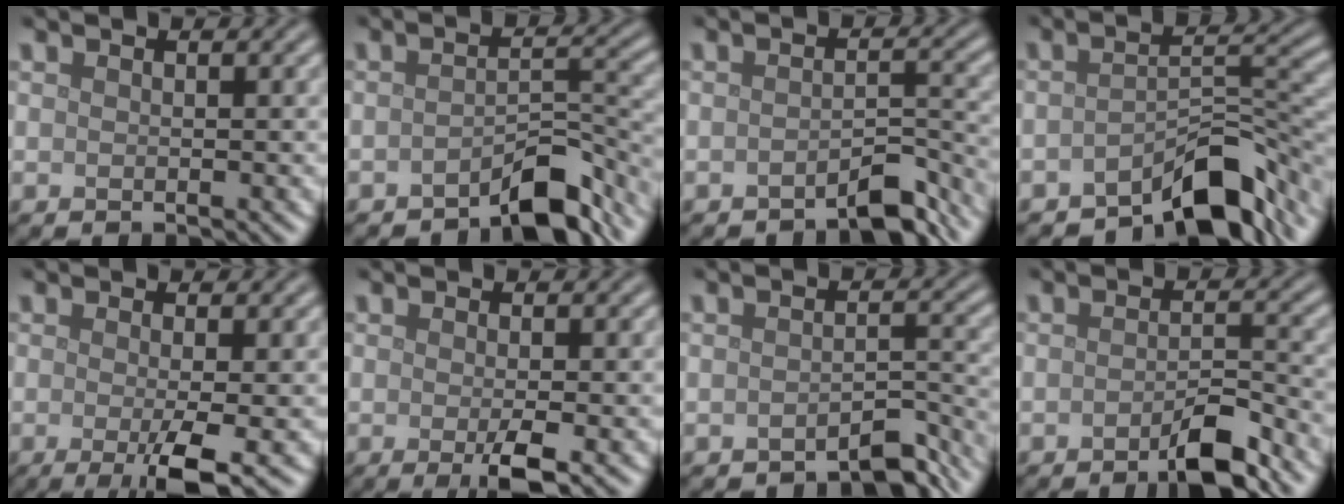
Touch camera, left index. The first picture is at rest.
{"total": 5.1, "force": [-3.8, 1.5, 3.0], "torque": [-0.034, 0.008, -0.061]}
{"total": 3.6, "force": [-2.9, 0.8, 1.9], "torque": [-0.024, 0.008, -0.047]}
{"total": 7.6, "force": [-5.2, 2.7, 4.9], "torque": [-0.055, 0.003, -0.085]}
{"total": 4.7, "force": [-1.3, 0.8, 4.4], "torque": [-0.074, -0.011, -0.023]}
{"total": 2.7, "force": [-0.9, 0.3, 2.6], "torque": [-0.047, -0.007, -0.016]}
{"total": 3.4, "force": [-2.8, 0.9, 1.7], "torque": [-0.018, 0.004, -0.042]}
{"total": 3.9, "force": [-2.6, 0.8, 2.8], "torque": [-0.044, 0.003, -0.049]}